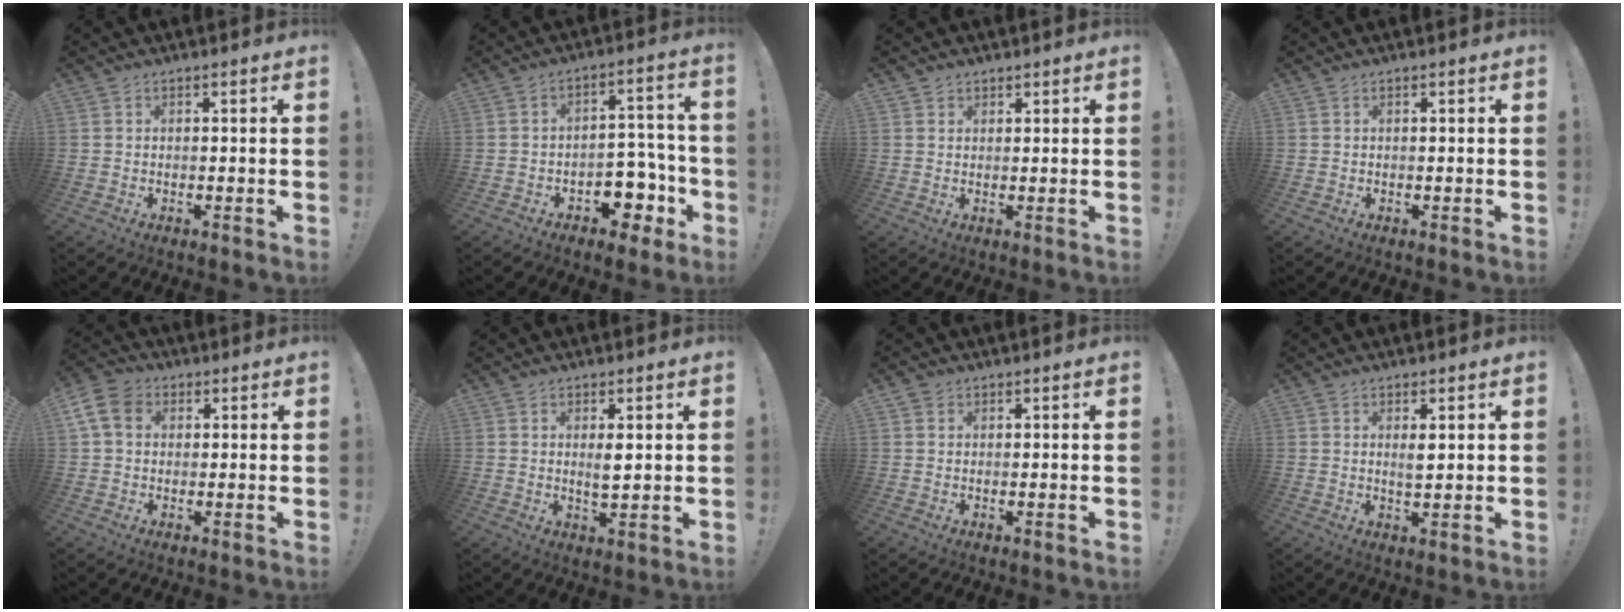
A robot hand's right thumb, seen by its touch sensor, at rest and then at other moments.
{"total": 10.3, "force": [-5.2, 7.2, 5.1], "torque": [-0.040, 0.044, -0.080]}
{"total": 1.5, "force": [1.2, 0.9, 0.2], "torque": [0.007, -0.008, 0.021]}
{"total": 0.0}
{"total": 9.4, "force": [2.7, 7.2, 5.4], "torque": [-0.105, 0.005, 0.056]}
{"total": 3.5, "force": [1.0, 1.0, 3.2], "torque": [-0.043, -0.013, 0.014]}
{"total": 1.4, "force": [0.9, 1.1, 0.1], "torque": [0.005, -0.003, 0.016]}
{"total": 2.8, "force": [1.1, 0.9, 2.4], "torque": [-0.031, -0.013, 0.015]}